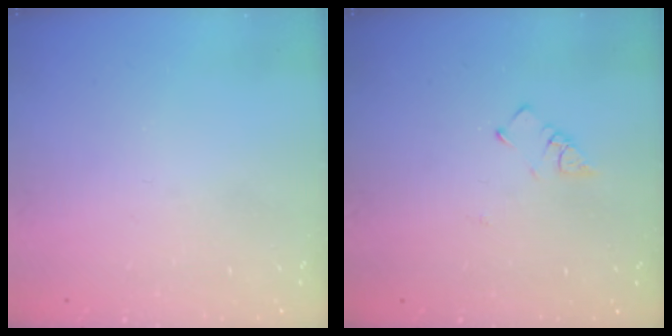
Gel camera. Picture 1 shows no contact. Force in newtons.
{"total": 3.5, "press": 3.5, "slide": 0.4}